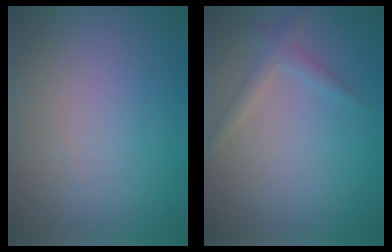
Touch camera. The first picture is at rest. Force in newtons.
{"total": 1.7, "press": 1.7, "slide": 0.1}